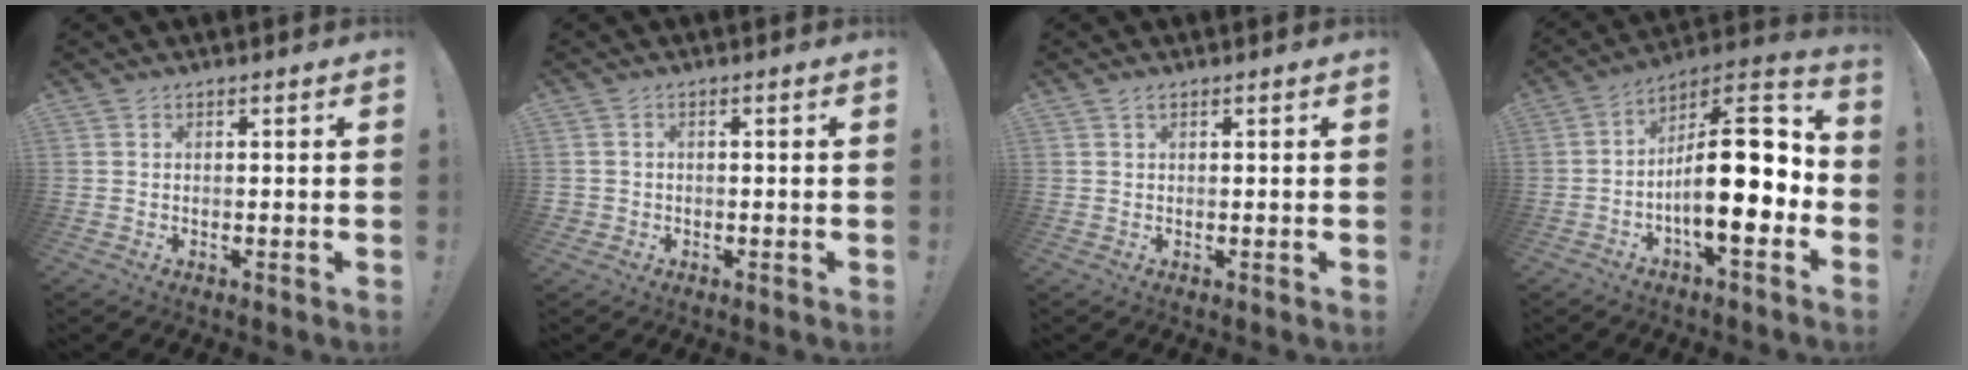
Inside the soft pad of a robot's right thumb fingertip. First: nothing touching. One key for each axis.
{"total": 1.3, "fx": -0.3, "fy": 1.2, "fz": 0.4, "tx": -0.011, "ty": 0.005, "tz": -0.004}
{"total": 0.8, "fx": 0.5, "fy": 0.3, "fz": 0.6, "tx": -0.009, "ty": 0.001, "tz": 0.008}
{"total": 21.1, "fx": -2.9, "fy": 7.9, "fz": 19.3, "tx": -0.301, "ty": 0.010, "tz": -0.046}